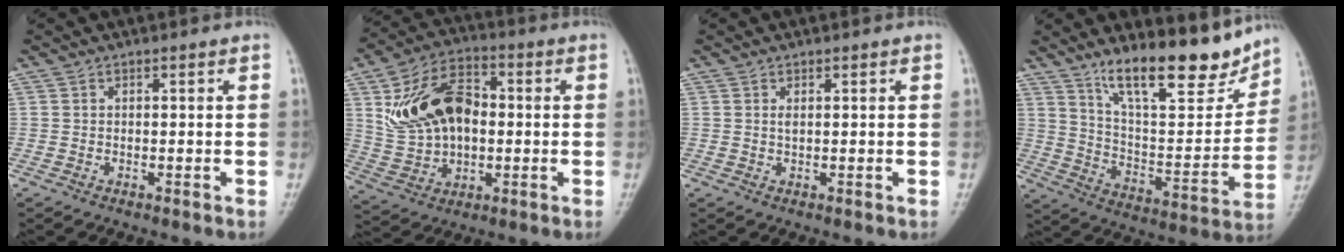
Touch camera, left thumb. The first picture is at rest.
{"total": 16.7, "force": [2.1, 11.1, 12.3], "torque": [-0.196, 0.015, 0.040]}
{"total": 0.7, "force": [0.3, 0.3, 0.6], "torque": [-0.010, -0.002, 0.006]}
{"total": 19.0, "force": [13.7, 5.9, 11.7], "torque": [-0.138, -0.079, 0.230]}